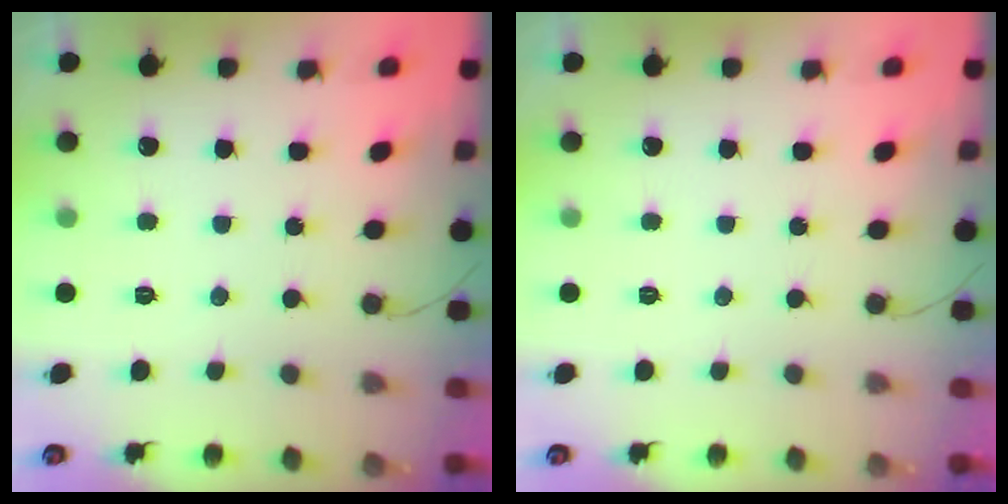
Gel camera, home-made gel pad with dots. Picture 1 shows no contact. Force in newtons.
{"total": 0.0}